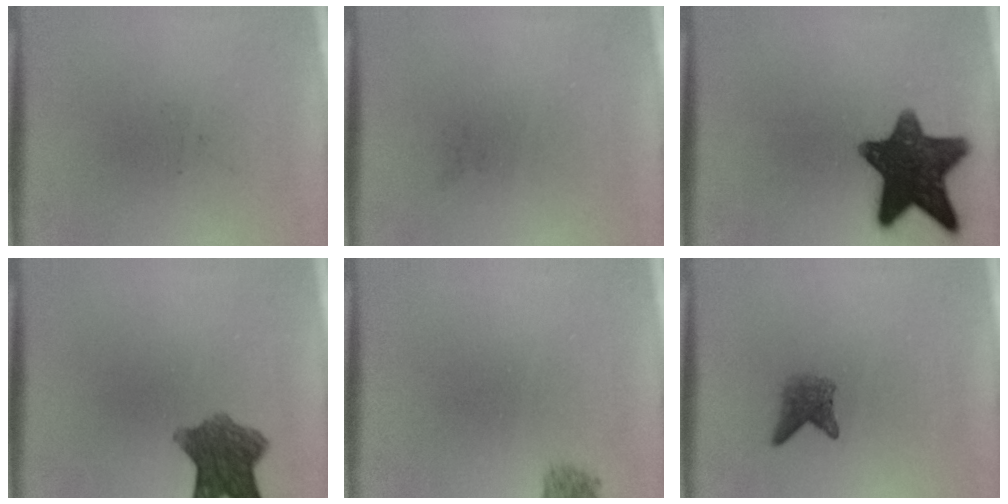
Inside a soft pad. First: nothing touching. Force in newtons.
{"total": 0.0}
{"total": 13.9}
{"total": 8.0}
{"total": 1.4}
{"total": 2.4}